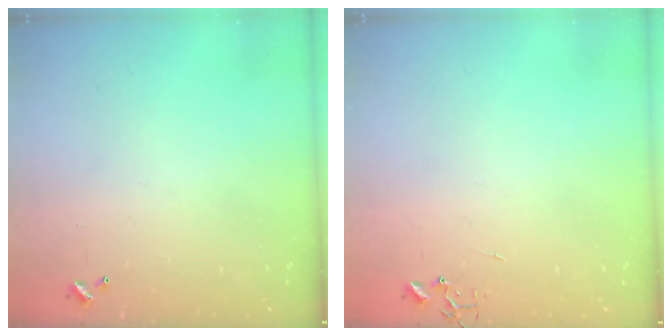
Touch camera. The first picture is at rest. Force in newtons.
{"total": 0.0}